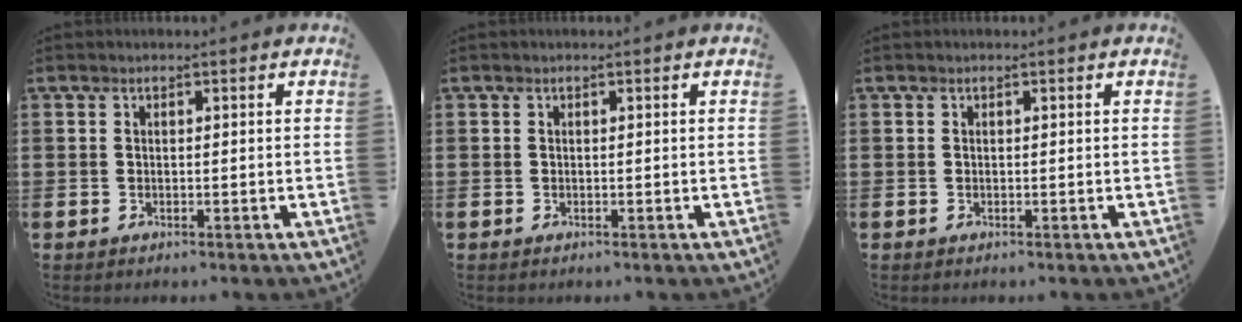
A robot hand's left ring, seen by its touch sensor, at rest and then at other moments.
{"total": 0.0}
{"total": 0.0}